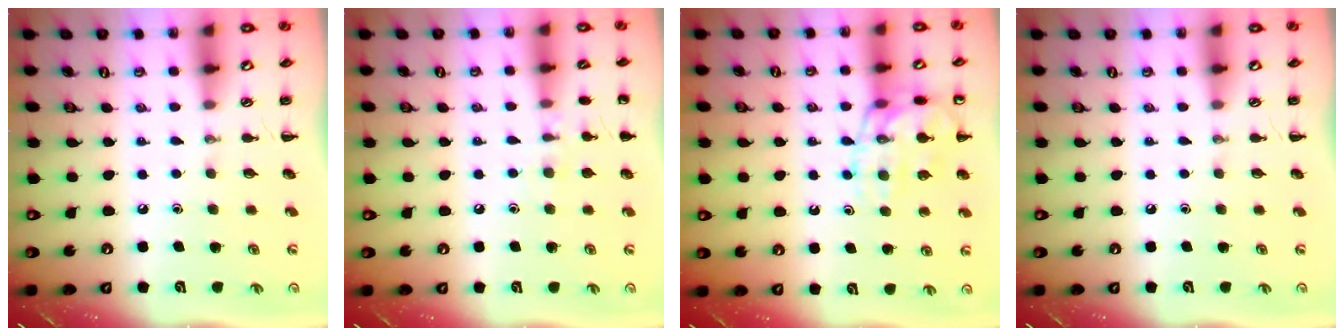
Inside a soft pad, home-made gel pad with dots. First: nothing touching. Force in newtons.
{"total": 7.3, "press": 7.0, "slide": 2.0}
{"total": 14.5, "press": 14.4, "slide": 1.7}
{"total": 0.0}